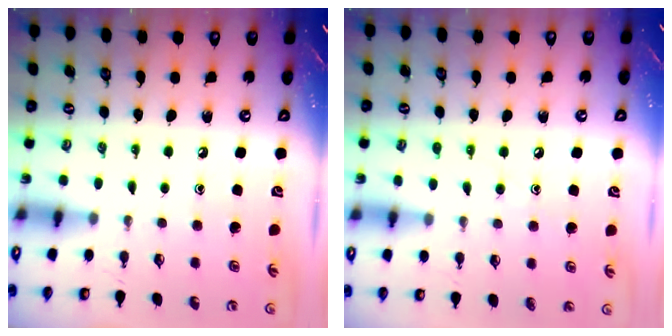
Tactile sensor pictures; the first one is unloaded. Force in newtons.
{"total": 5.4, "press": 5.4, "slide": 0.5}